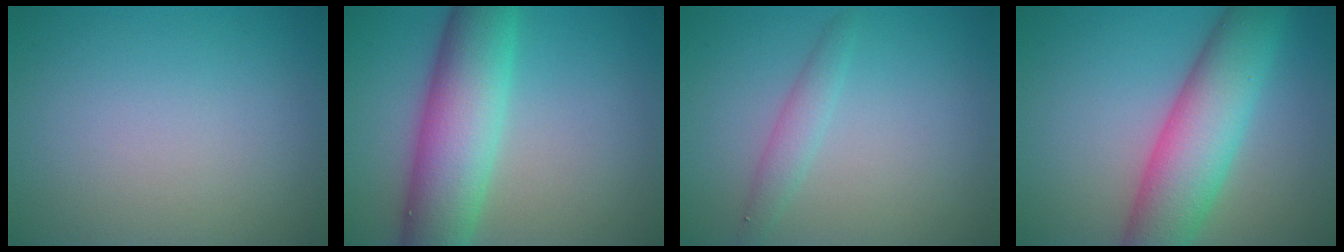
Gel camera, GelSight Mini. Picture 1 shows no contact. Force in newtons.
{"total": 9.1, "press": 9.1, "slide": 0.3}
{"total": 1.6, "press": 1.6, "slide": 0.0}
{"total": 8.5, "press": 8.5, "slide": 0.1}